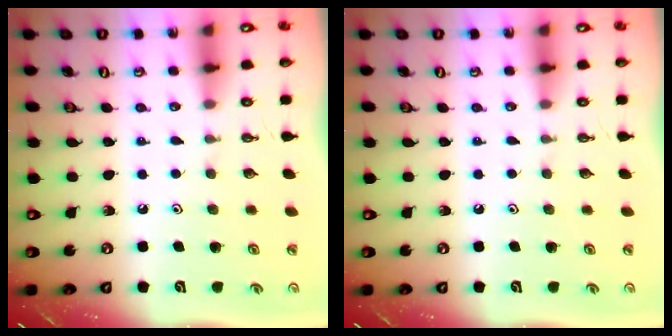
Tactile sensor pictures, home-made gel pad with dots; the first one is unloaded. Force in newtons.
{"total": 0.0}